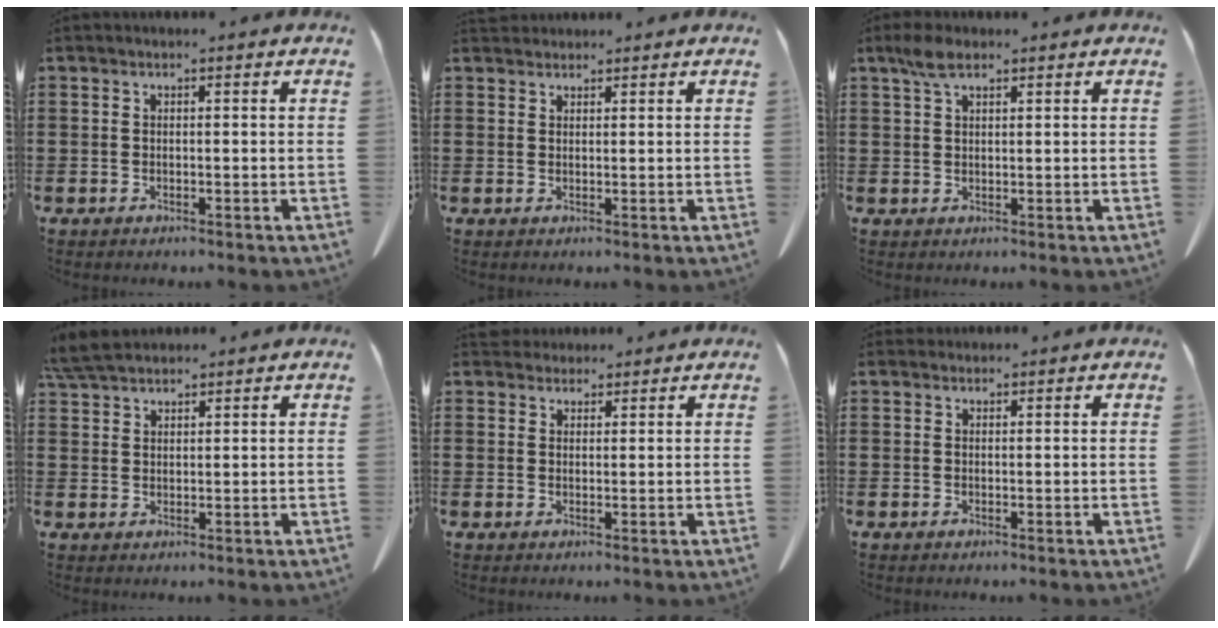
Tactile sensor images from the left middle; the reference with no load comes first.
{"total": 1.6, "force": [1.5, 0.5, 0.1], "torque": [-0.006, -0.001, 0.031]}
{"total": 3.4, "force": [2.1, 1.3, 2.4], "torque": [-0.053, 0.003, 0.039]}
{"total": 4.8, "force": [4.4, 1.0, 1.8], "torque": [-0.047, -0.006, 0.085]}
{"total": 2.5, "force": [2.4, 0.9, 0.1], "torque": [-0.009, -0.002, 0.047]}
{"total": 0.9, "force": [0.8, 0.3, 0.0], "torque": [-0.003, -0.001, 0.018]}